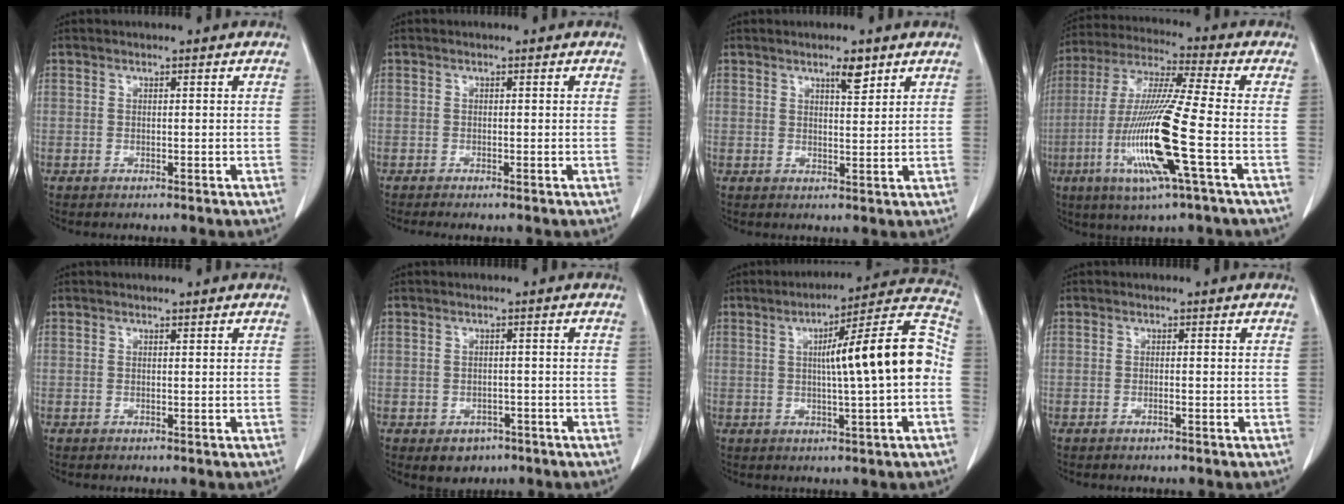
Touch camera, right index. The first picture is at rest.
{"total": 0.9, "force": [-0.7, -0.1, 0.6], "torque": [-0.012, -0.002, -0.013]}
{"total": 2.9, "force": [2.0, 0.7, 2.0], "torque": [-0.033, -0.003, 0.033]}
{"total": 16.4, "force": [-4.8, -0.3, 15.7], "torque": [-0.327, -0.019, -0.098]}
{"total": 0.0}
{"total": 3.4, "force": [-1.9, 2.5, 1.2], "torque": [-0.011, 0.005, -0.016]}
{"total": 14.2, "force": [0.2, 0.6, 14.2], "torque": [-0.203, 0.028, -0.003]}
{"total": 0.7, "force": [-0.4, 0.0, 0.6], "torque": [-0.013, 0.000, -0.005]}